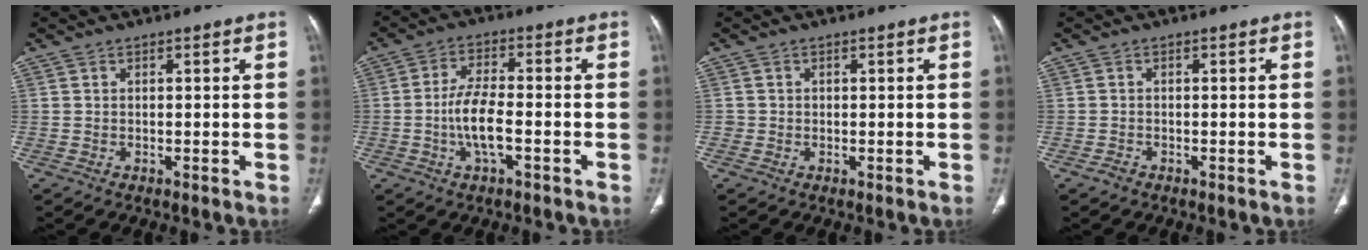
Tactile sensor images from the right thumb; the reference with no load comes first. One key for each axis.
{"total": 7.2, "fx": -2.1, "fy": 2.6, "fz": 6.4, "tx": -0.130, "ty": 0.016, "tz": -0.040}
{"total": 0.9, "fx": -0.2, "fy": 0.9, "fz": 0.0, "tx": 0.007, "ty": 0.006, "tz": -0.004}
{"total": 1.0, "fx": -0.8, "fy": 0.6, "fz": 0.2, "tx": -0.007, "ty": 0.001, "tz": -0.018}